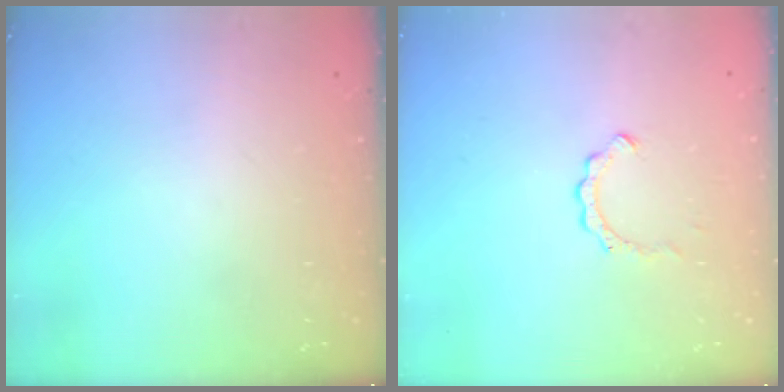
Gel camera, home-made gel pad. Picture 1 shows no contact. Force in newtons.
{"total": 2.4, "press": 2.4, "slide": 0.2}